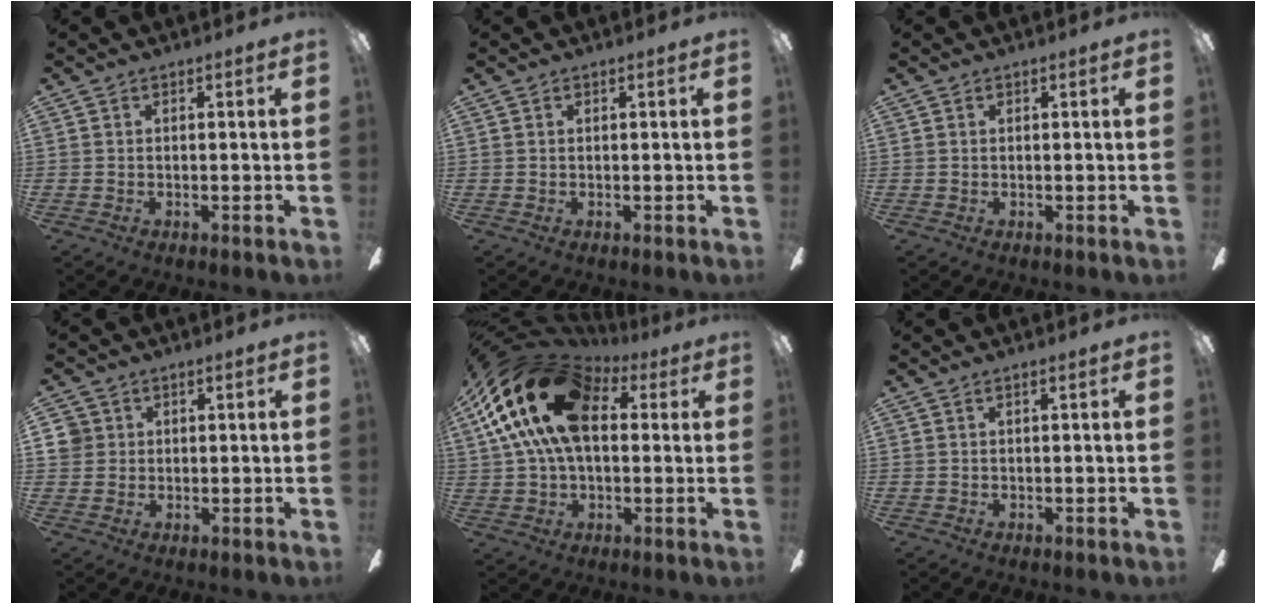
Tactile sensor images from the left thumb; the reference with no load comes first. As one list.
[{"total": 0.0}, {"total": 0.0}, {"total": 3.6, "force": [1.1, 3.3, 0.9], "torque": [-0.017, 0.006, 0.020]}, {"total": 24.2, "force": [7.3, 14.9, 17.6], "torque": [-0.351, 0.001, 0.125]}, {"total": 0.8, "force": [0.3, 0.1, 0.7], "torque": [-0.014, 0.000, 0.005]}]